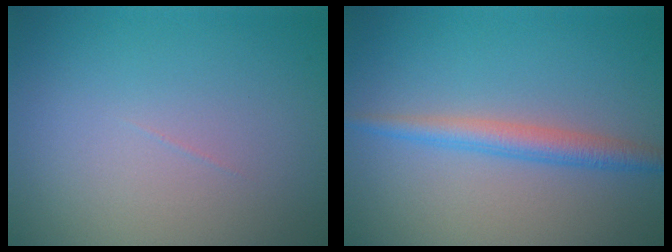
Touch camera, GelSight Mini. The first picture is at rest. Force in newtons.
{"total": 2.7, "press": 2.7, "slide": 0.1}